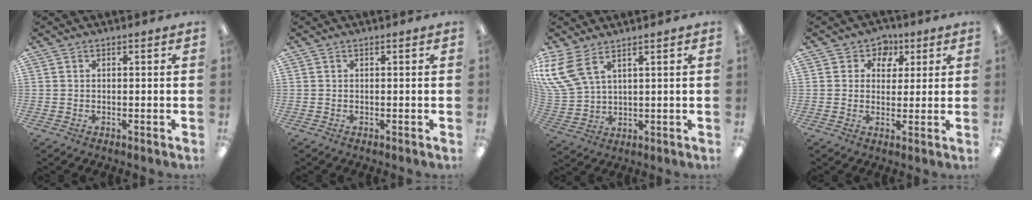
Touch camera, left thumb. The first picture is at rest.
{"total": 0.0}
{"total": 9.4, "force": [5.7, 4.7, 5.8], "torque": [-0.142, -0.022, 0.110]}
{"total": 5.2, "force": [2.3, 4.6, 1.0], "torque": [-0.009, -0.015, 0.036]}